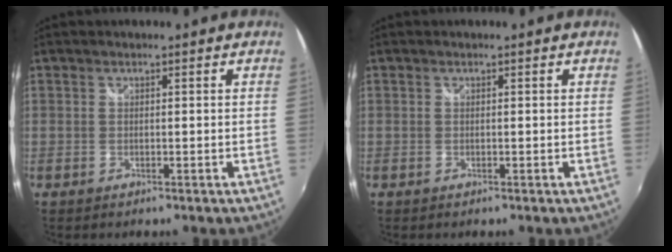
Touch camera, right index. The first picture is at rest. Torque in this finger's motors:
{"motor_torque": [0.00, 0.00, 0.03, 0.01]}